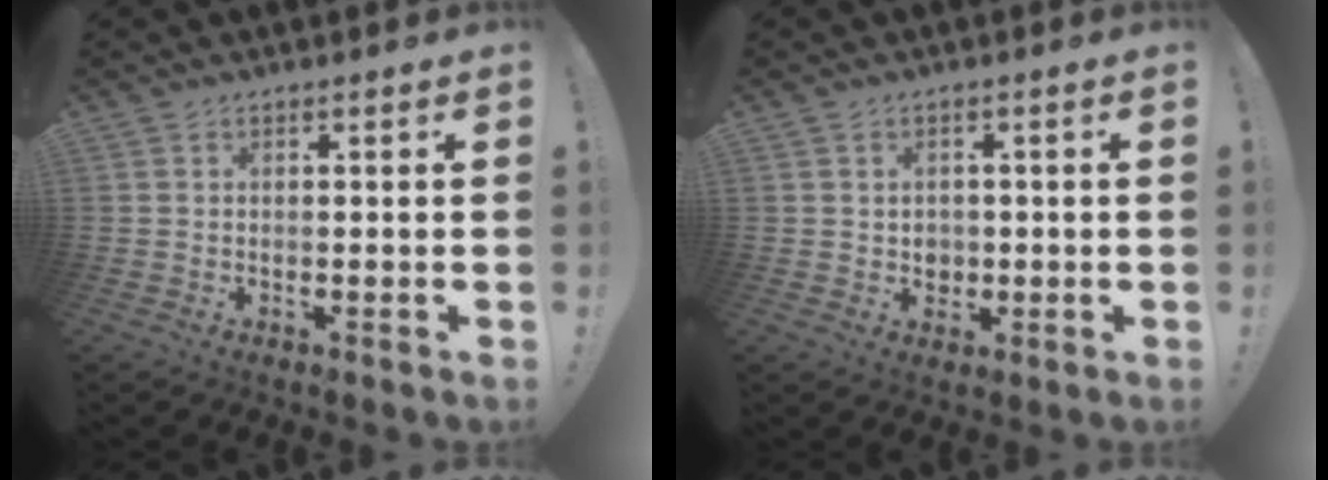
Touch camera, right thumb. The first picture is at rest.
{"total": 3.5, "force": [0.6, 3.4, 0.7], "torque": [0.000, -0.008, 0.008]}